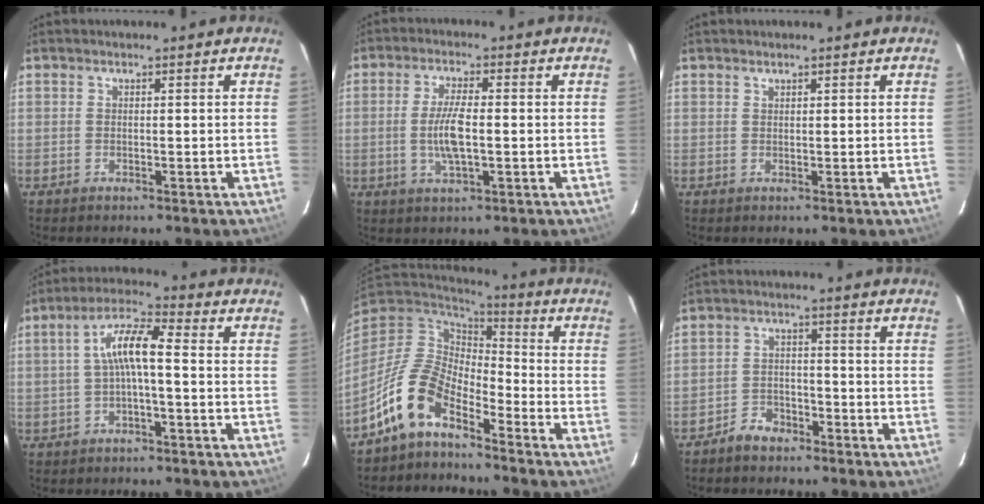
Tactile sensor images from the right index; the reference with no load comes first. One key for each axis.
{"total": 6.7, "fx": -0.8, "fy": 1.8, "fz": 6.4, "tx": -0.128, "ty": -0.002, "tz": -0.015}
{"total": 0.5, "fx": 0.5, "fy": 0.2, "fz": 0.0, "tx": -0.001, "ty": 0.001, "tz": 0.010}
{"total": 7.4, "fx": -0.5, "fy": 1.6, "fz": 7.2, "tx": -0.147, "ty": 0.020, "tz": -0.007}
{"total": 11.8, "fx": -7.6, "fy": 5.4, "fz": 7.2, "tx": -0.147, "ty": 0.009, "tz": -0.155}
{"total": 4.7, "fx": -3.9, "fy": 2.4, "fz": 1.2, "tx": -0.043, "ty": 0.013, "tz": -0.067}